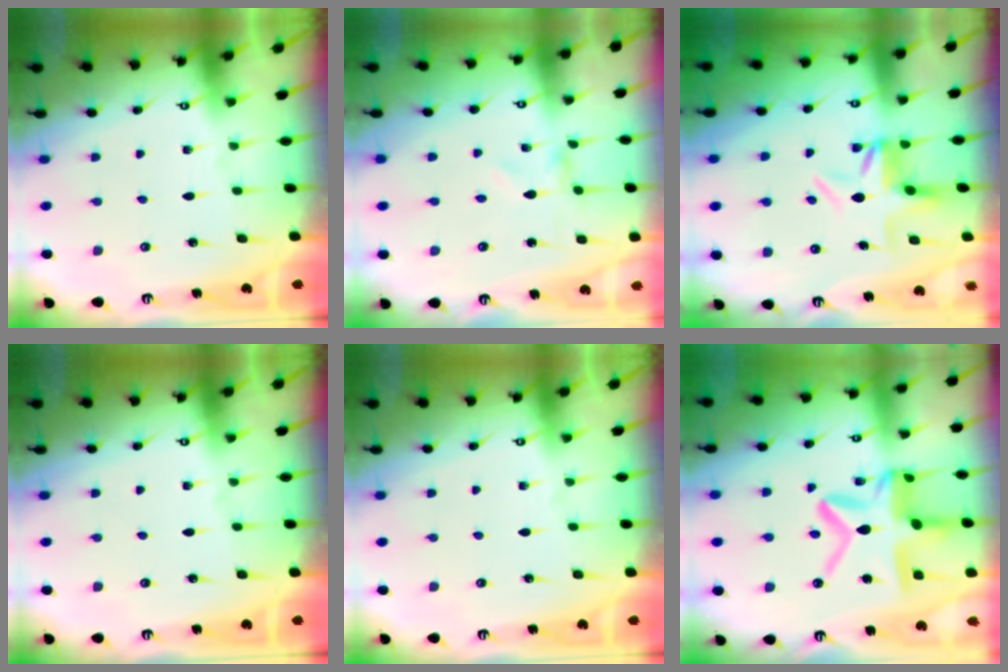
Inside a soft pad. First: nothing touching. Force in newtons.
{"total": 0.0}
{"total": 6.0, "press": 5.9, "slide": 0.9}
{"total": 0.0}
{"total": 0.0}
{"total": 17.0, "press": 16.9, "slide": 1.3}